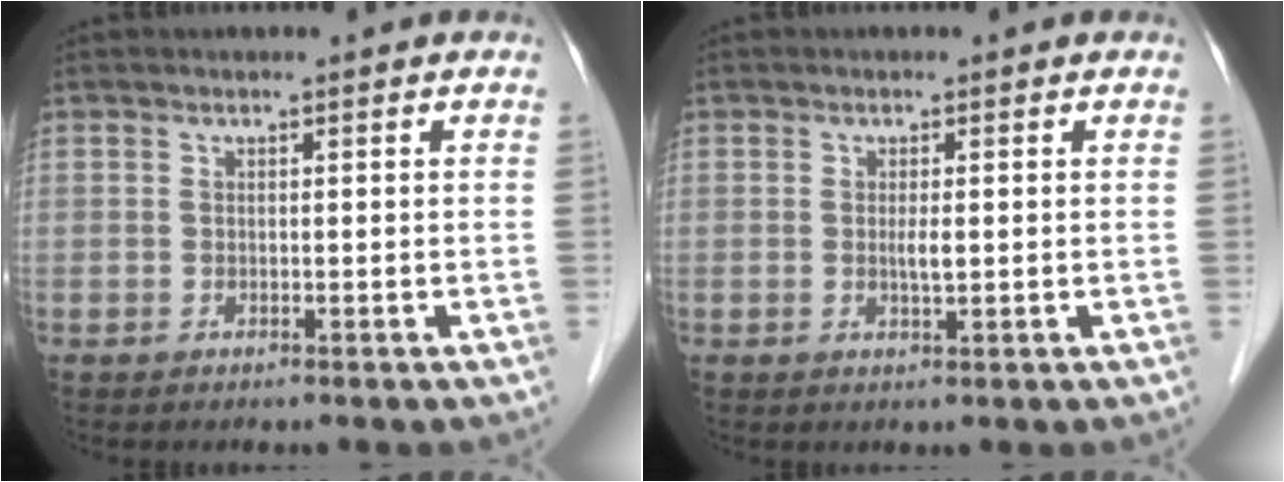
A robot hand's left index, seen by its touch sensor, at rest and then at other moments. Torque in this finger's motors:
{"motor_torque": [0.36, 0.14, 0.02, 0.04]}